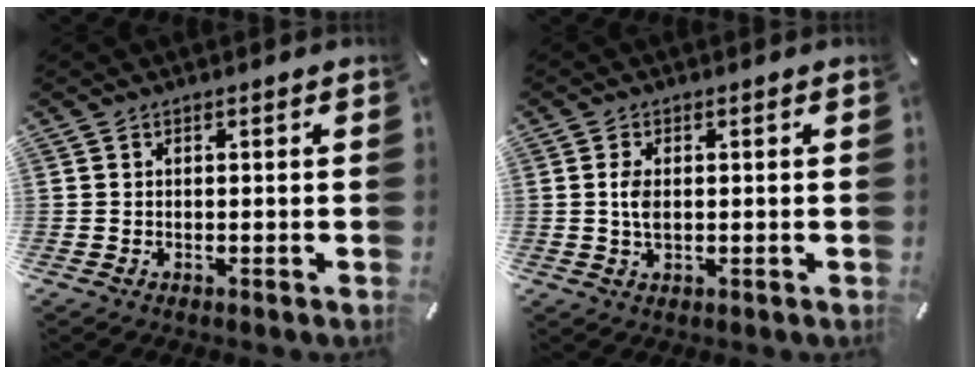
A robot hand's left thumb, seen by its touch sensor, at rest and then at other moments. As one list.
[{"total": 3.3, "force": [0.2, 1.8, 2.7], "torque": [-0.072, -0.001, -0.002]}]